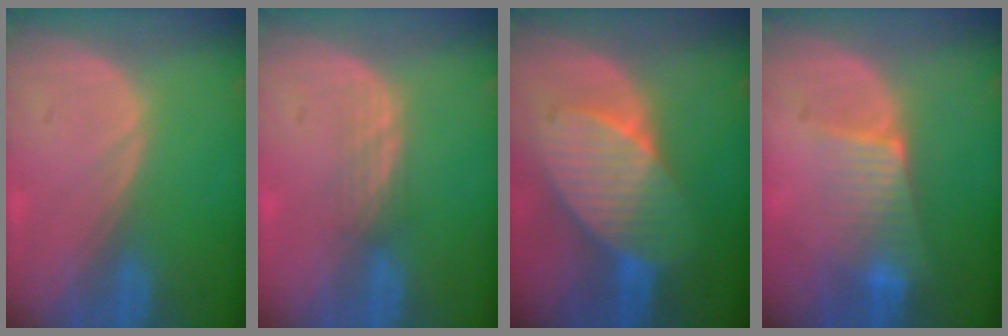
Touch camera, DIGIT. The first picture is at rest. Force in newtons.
{"total": 2.2, "press": 2.2, "slide": 0.4}
{"total": 7.9, "press": 7.9, "slide": 0.1}
{"total": 6.4, "press": 5.7, "slide": 3.0}